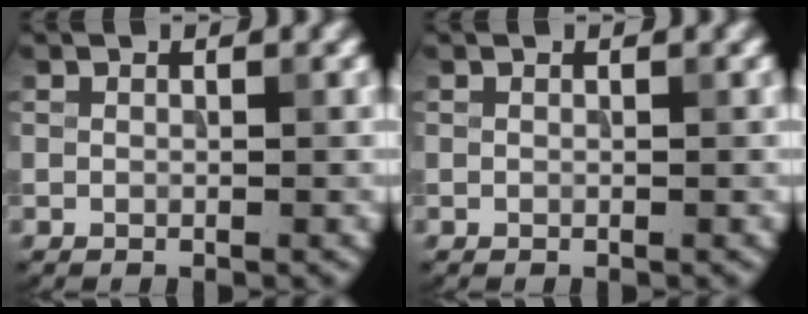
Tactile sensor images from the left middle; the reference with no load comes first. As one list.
[{"total": 0.0}]